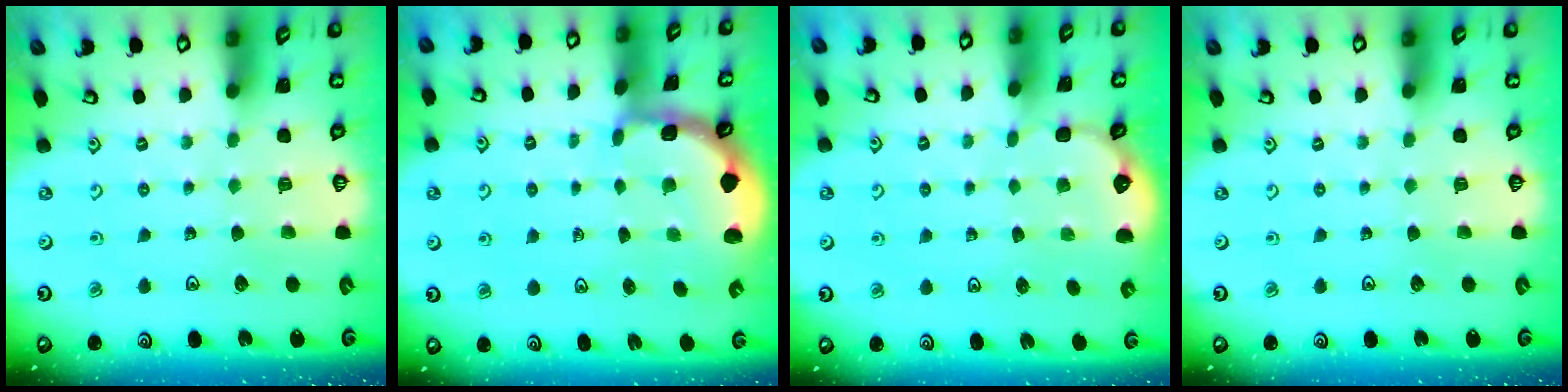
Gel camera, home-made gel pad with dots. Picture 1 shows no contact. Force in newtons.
{"total": 2.1, "press": 2.1, "slide": 0.4}
{"total": 1.6, "press": 0.9, "slide": 1.3}
{"total": 0.0}